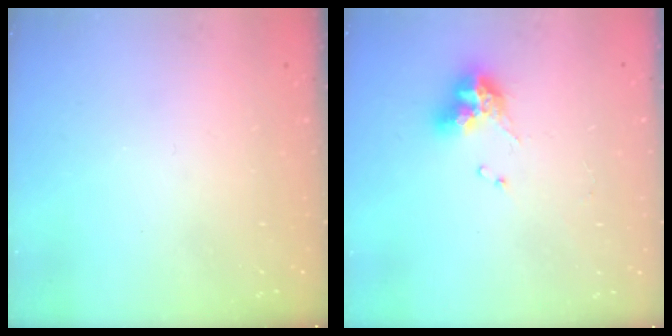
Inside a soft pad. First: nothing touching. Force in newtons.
{"total": 9.3, "press": 9.3, "slide": 0.8}